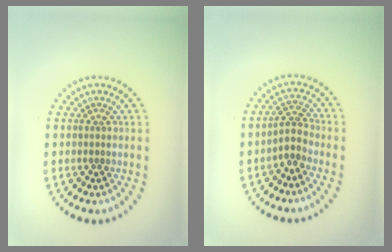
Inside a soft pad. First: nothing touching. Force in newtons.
{"total": 2.1, "press": 1.6, "slide": 1.4}